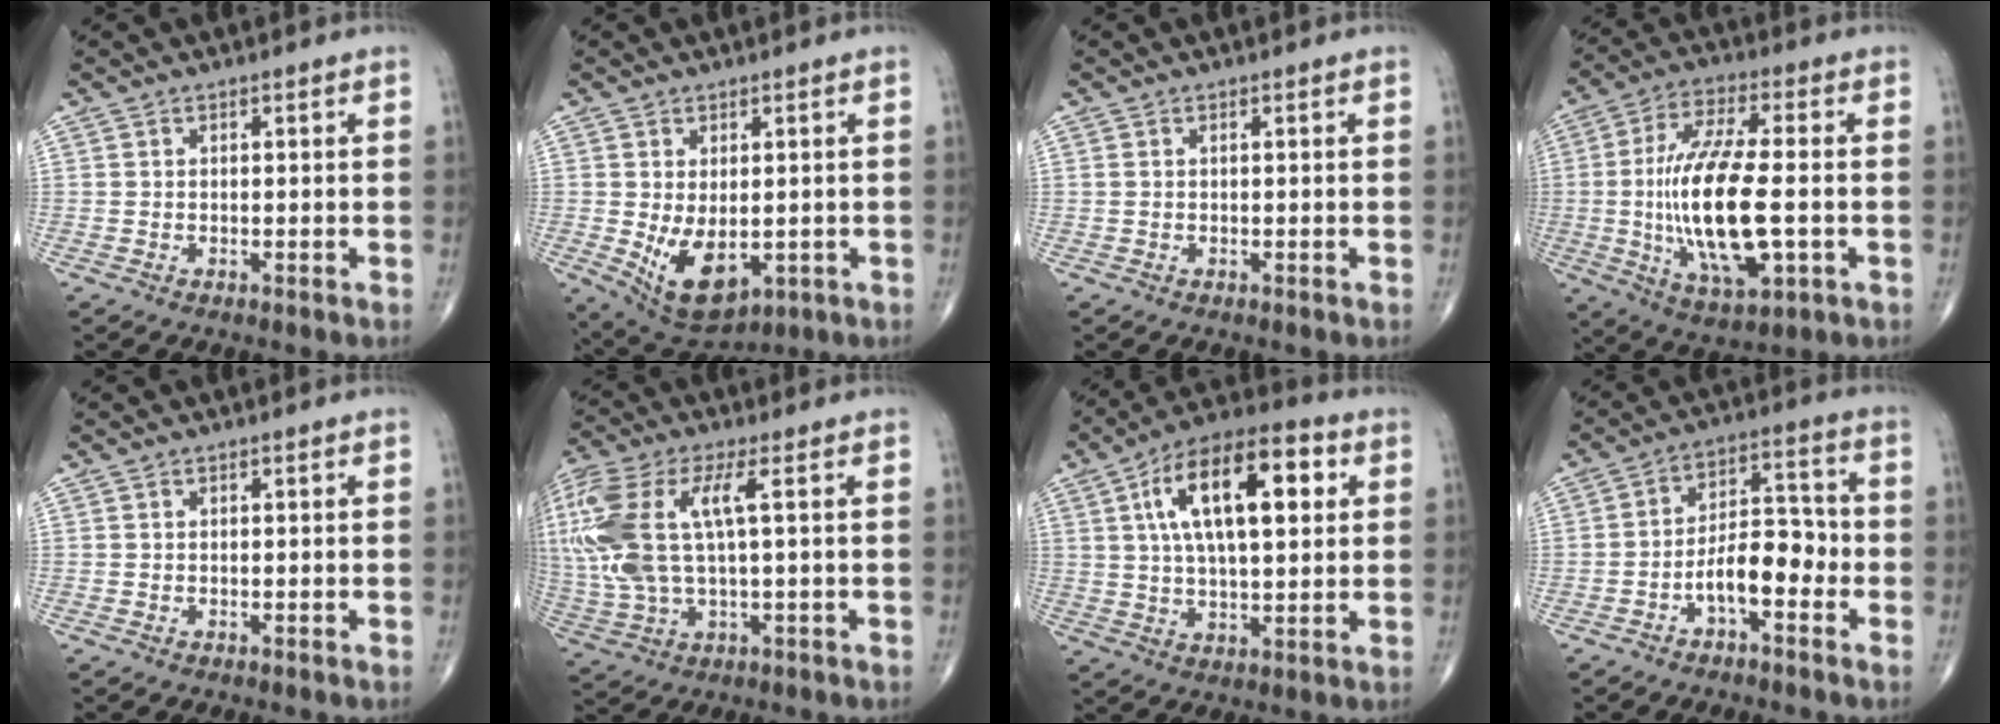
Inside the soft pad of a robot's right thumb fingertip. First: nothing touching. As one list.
[{"total": 10.0, "force": [-1.5, 5.7, 8.1], "torque": [-0.123, -0.013, -0.001]}, {"total": 0.5, "force": [0.1, 0.2, 0.5], "torque": [-0.019, 0.008, 0.006]}, {"total": 19.3, "force": [-2.0, 6.8, 18.0], "torque": [-0.352, 0.001, -0.029]}, {"total": 0.0}, {"total": 18.3, "force": [3.4, 7.0, 16.5], "torque": [-0.413, 0.018, 0.067]}, {"total": 19.0, "force": [5.3, 8.1, 16.3], "torque": [-0.257, 0.012, 0.081]}, {"total": 9.3, "force": [-3.4, 4.4, 7.4], "torque": [-0.107, 0.044, -0.063]}]